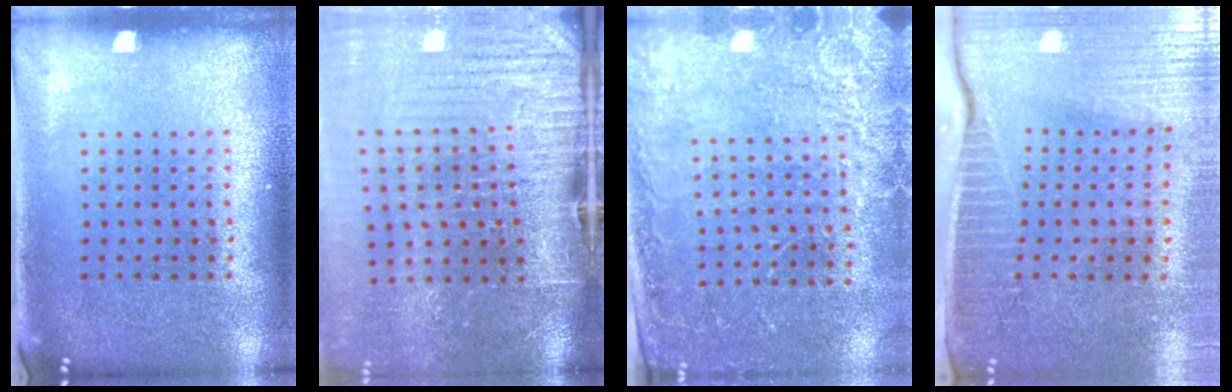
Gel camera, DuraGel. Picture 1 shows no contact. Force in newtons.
{"total": 4.3, "press": 3.7, "slide": 2.2}
{"total": 2.6, "press": 2.5, "slide": 0.5}
{"total": 3.8, "press": 3.4, "slide": 1.7}